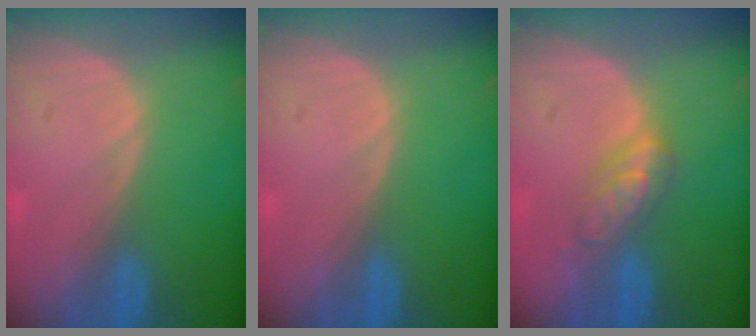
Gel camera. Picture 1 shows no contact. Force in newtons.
{"total": 0.0}
{"total": 4.6, "press": 4.4, "slide": 1.4}